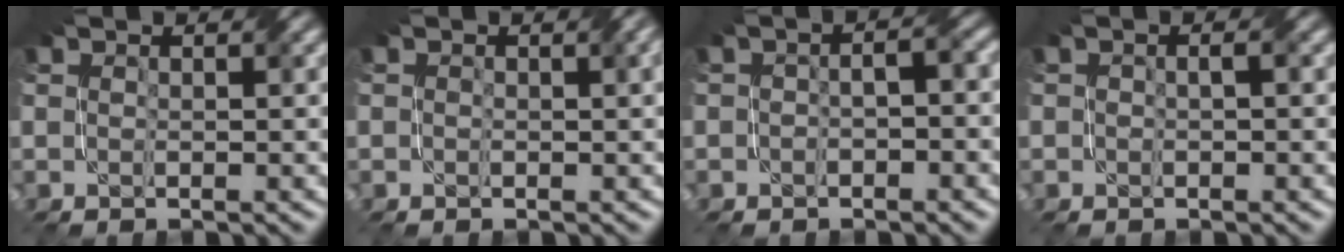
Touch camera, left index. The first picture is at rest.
{"total": 1.8, "force": [0.1, 0.7, 1.6], "torque": [-0.024, 0.001, 0.001]}
{"total": 2.9, "force": [-1.3, 1.4, 2.1], "torque": [-0.027, 0.005, -0.017]}
{"total": 0.9, "force": [-0.4, 0.4, 0.7], "torque": [-0.016, 0.001, -0.008]}